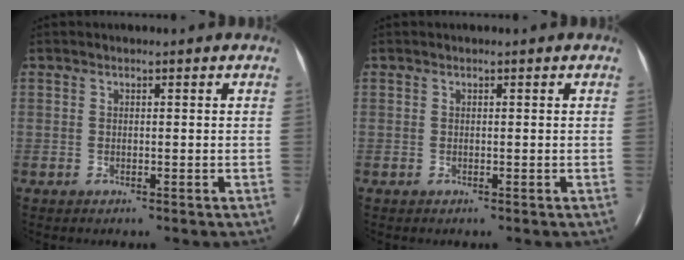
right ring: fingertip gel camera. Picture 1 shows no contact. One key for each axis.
{"total": 0.0}